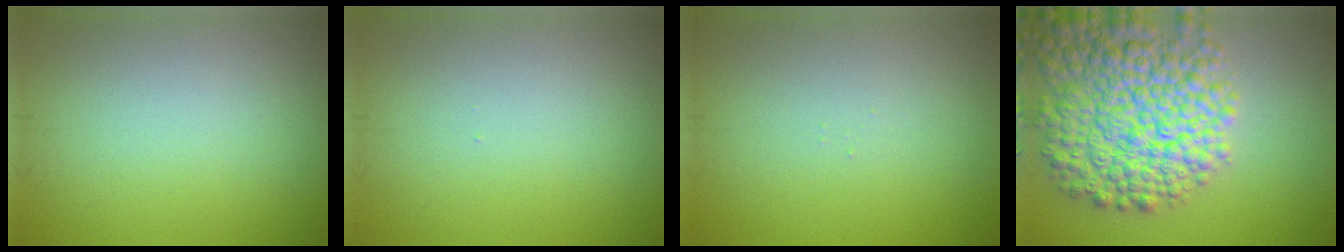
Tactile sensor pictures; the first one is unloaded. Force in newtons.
{"total": 0.0}
{"total": 0.0}
{"total": 10.5, "press": 10.5, "slide": 0.5}